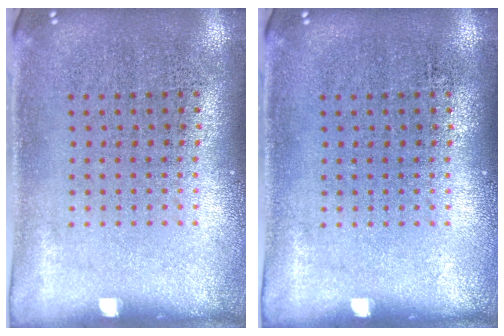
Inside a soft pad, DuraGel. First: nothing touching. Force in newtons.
{"total": 0.0}